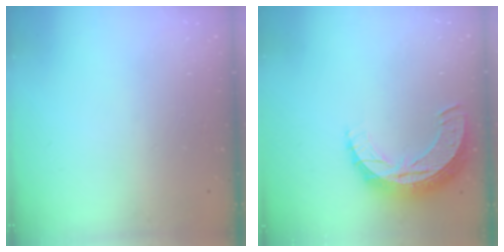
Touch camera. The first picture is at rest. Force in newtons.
{"total": 10.9, "press": 10.9, "slide": 0.7}